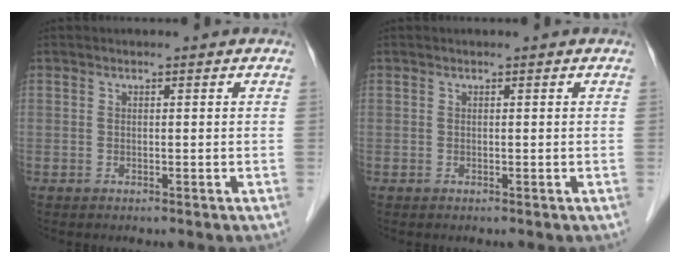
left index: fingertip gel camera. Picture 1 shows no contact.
{"total": 0.0}